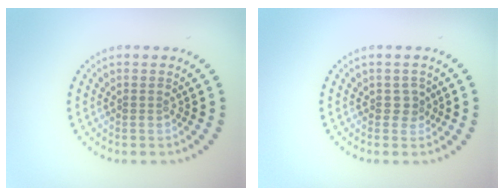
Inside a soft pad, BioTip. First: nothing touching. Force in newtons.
{"total": 1.5, "press": 1.2, "slide": 0.8}